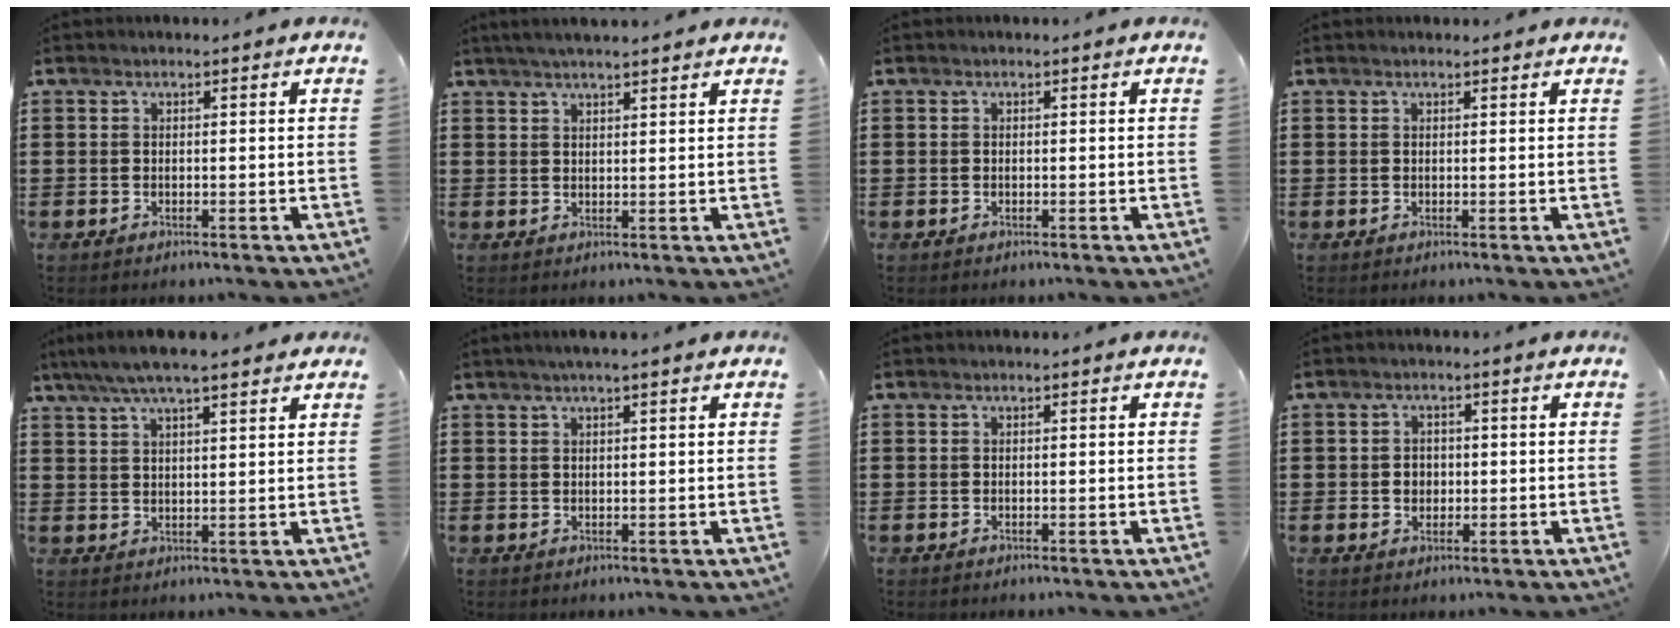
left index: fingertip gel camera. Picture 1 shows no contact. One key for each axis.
{"total": 2.7, "fx": 2.4, "fy": 0.0, "fz": 1.1, "tx": -0.027, "ty": 0.003, "tz": 0.045}
{"total": 0.0}
{"total": 0.5, "fx": 0.4, "fy": 0.2, "fz": 0.2, "tx": -0.006, "ty": 0.001, "tz": 0.009}
{"total": 5.7, "fx": 4.5, "fy": 1.0, "fz": 3.4, "tx": -0.075, "ty": -0.003, "tz": 0.079}
{"total": 1.6, "fx": 1.2, "fy": -0.1, "fz": 1.1, "tx": -0.021, "ty": 0.000, "tz": 0.021}
{"total": 0.0}
{"total": 2.3, "fx": -0.1, "fy": 2.0, "fz": 1.1, "tx": -0.028, "ty": 0.006, "tz": -0.006}